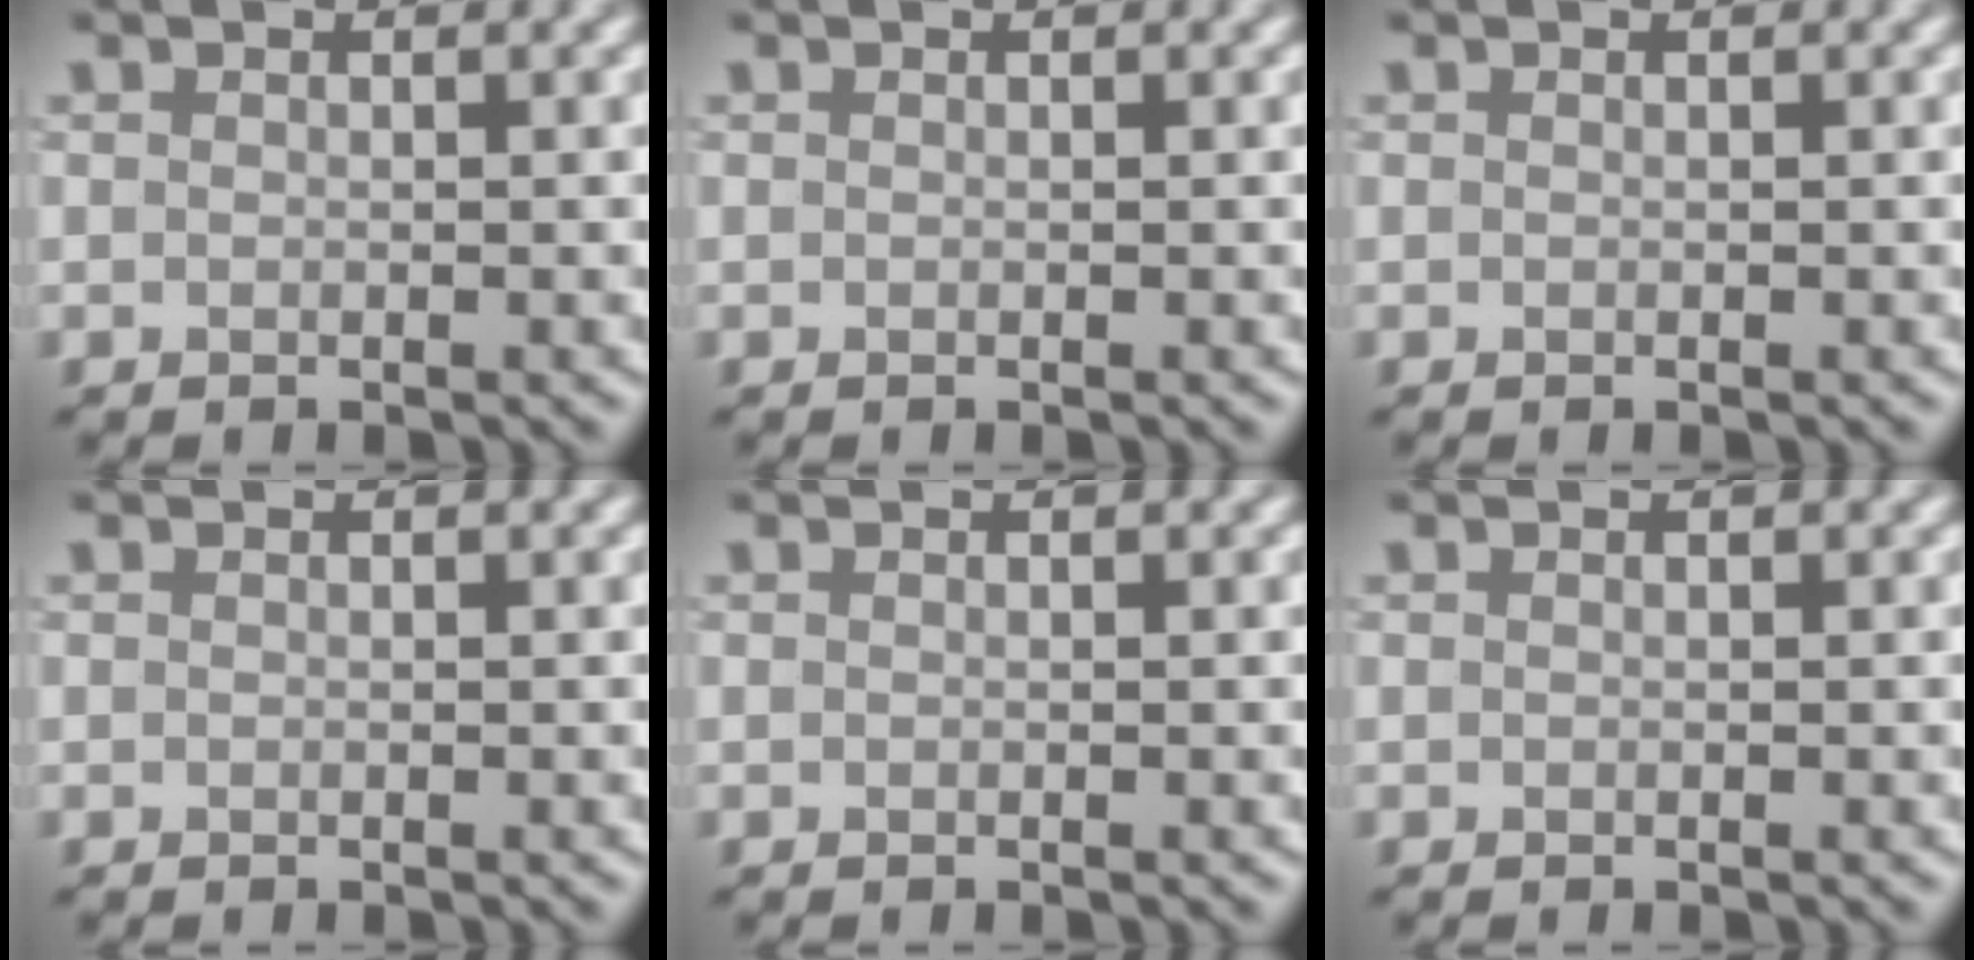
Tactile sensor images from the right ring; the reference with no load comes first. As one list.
[{"total": 0.0}, {"total": 0.0}, {"total": 0.0}, {"total": 0.0}, {"total": 0.0}]